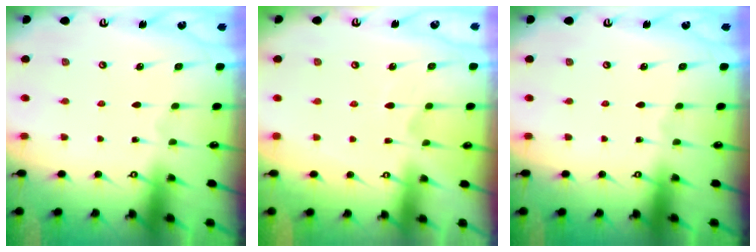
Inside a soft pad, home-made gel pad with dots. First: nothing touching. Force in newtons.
{"total": 4.5, "press": 4.4, "slide": 1.1}
{"total": 0.0}